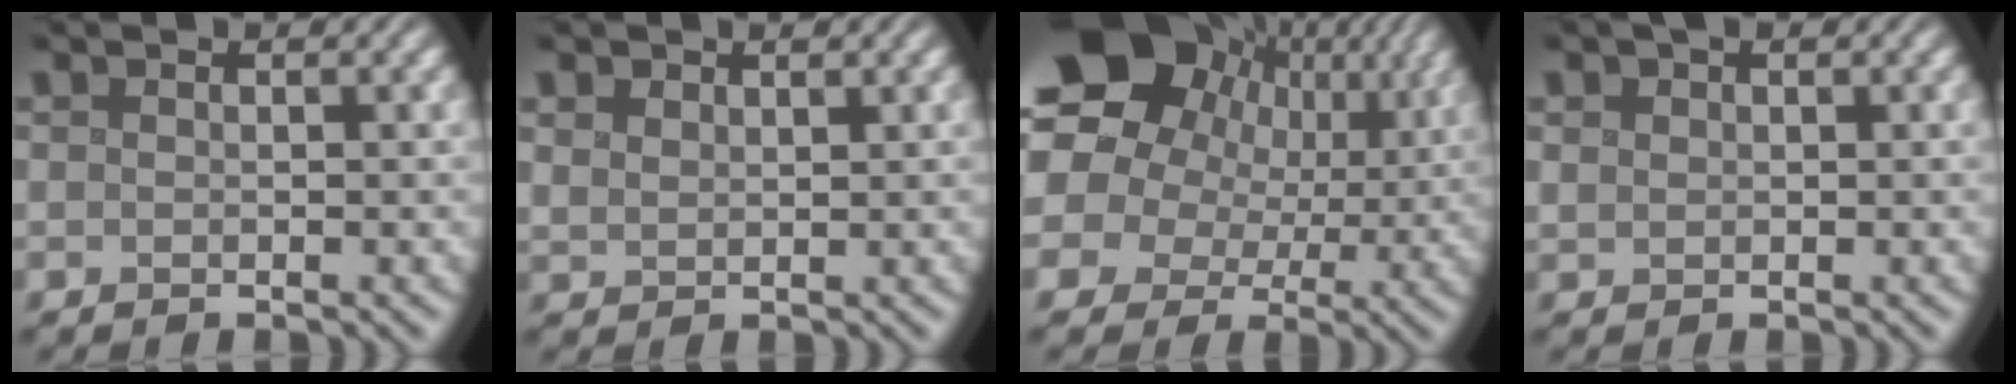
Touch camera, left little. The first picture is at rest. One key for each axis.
{"total": 1.8, "fx": 1.2, "fy": 1.0, "fz": 0.8, "tx": -0.015, "ty": 0.002, "tz": 0.023}
{"total": 19.1, "fx": 6.9, "fy": 15.1, "fz": 9.5, "tx": -0.196, "ty": 0.034, "tz": 0.090}
{"total": 1.7, "fx": 1.0, "fy": 1.0, "fz": 0.9, "tx": -0.012, "ty": 0.002, "tz": 0.015}